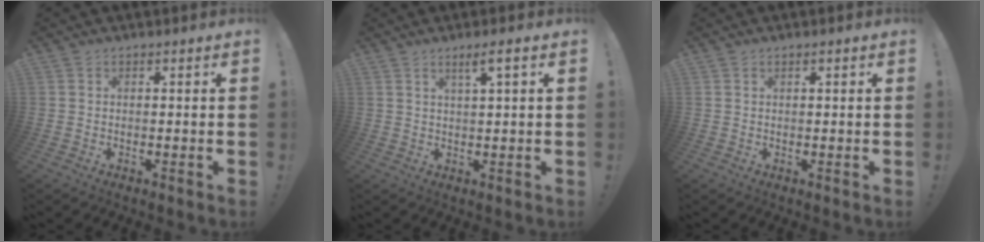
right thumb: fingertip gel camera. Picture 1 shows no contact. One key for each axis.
{"total": 3.9, "fx": 2.0, "fy": -0.1, "fz": 3.3, "tx": -0.055, "ty": -0.004, "tz": 0.027}
{"total": 0.8, "fx": 0.4, "fy": -0.1, "fz": 0.7, "tx": -0.009, "ty": -0.001, "tz": 0.006}